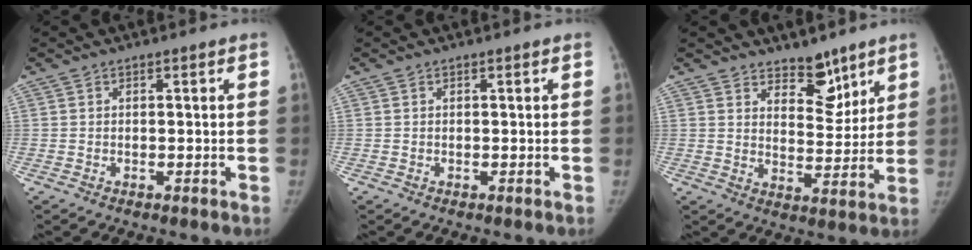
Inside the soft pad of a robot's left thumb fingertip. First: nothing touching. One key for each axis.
{"total": 0.0}
{"total": 8.1, "fx": 6.1, "fy": 4.0, "fz": 3.6, "tx": -0.013, "ty": -0.047, "tz": 0.098}